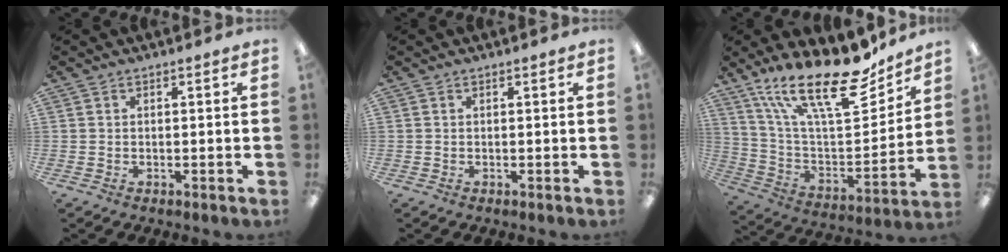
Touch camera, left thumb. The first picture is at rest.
{"total": 0.0}
{"total": 25.1, "force": [17.8, 8.3, 15.7], "torque": [-0.266, -0.112, 0.303]}